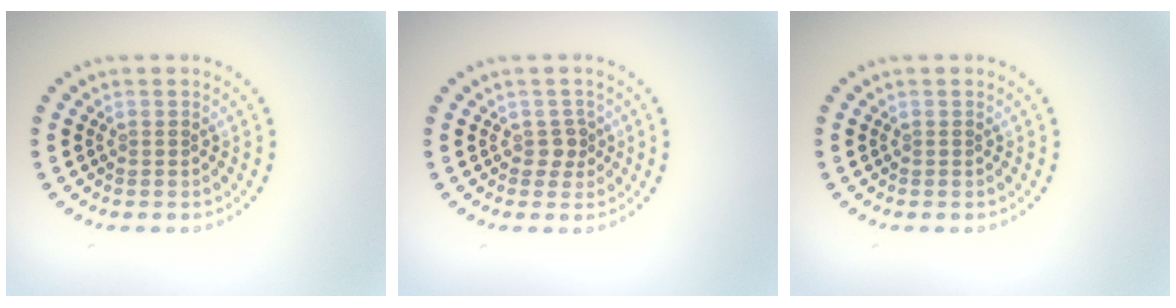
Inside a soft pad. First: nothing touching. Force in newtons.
{"total": 1.3, "press": 1.0, "slide": 0.8}
{"total": 0.0}